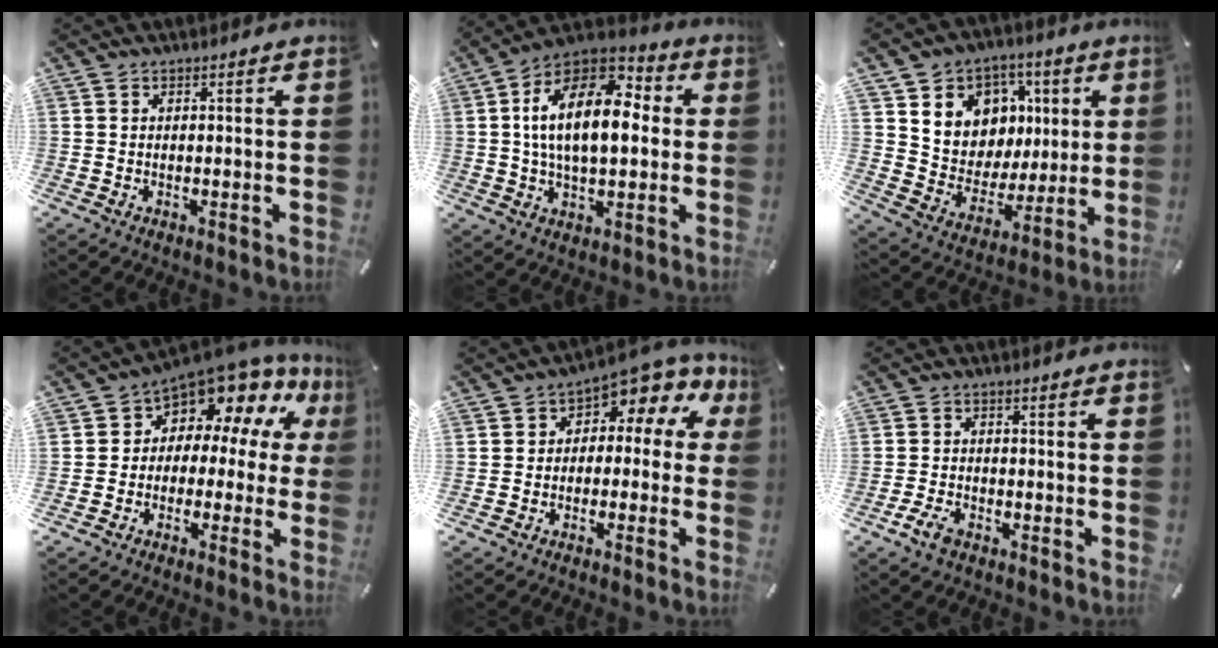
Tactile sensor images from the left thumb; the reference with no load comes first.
{"total": 18.0, "force": [2.4, 10.5, 14.4], "torque": [-0.271, -0.004, 0.035]}
{"total": 10.9, "force": [2.2, 10.5, 1.4], "torque": [-0.021, -0.029, 0.052]}
{"total": 9.6, "force": [7.3, 5.1, 3.5], "torque": [-0.068, -0.080, 0.130]}
{"total": 5.7, "force": [2.2, 3.5, 3.9], "torque": [-0.060, -0.028, 0.034]}
{"total": 3.8, "force": [-2.3, 2.0, 2.1], "torque": [-0.055, 0.005, -0.048]}